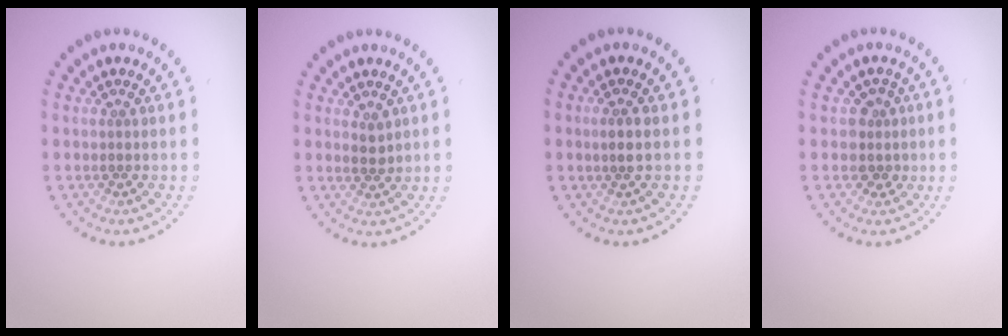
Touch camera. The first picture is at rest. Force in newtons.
{"total": 1.1, "press": 1.0, "slide": 0.4}
{"total": 1.4, "press": 1.2, "slide": 0.8}
{"total": 1.9, "press": 1.6, "slide": 1.1}